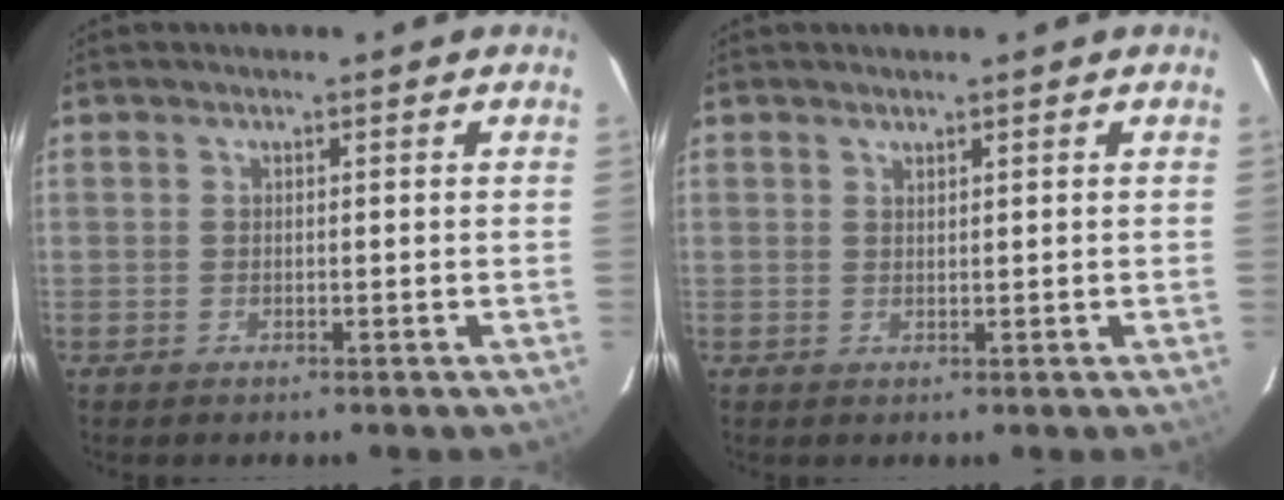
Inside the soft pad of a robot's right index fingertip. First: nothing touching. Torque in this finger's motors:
{"motor_torque": [-0.06, 0.06, 0.05, 0.00]}